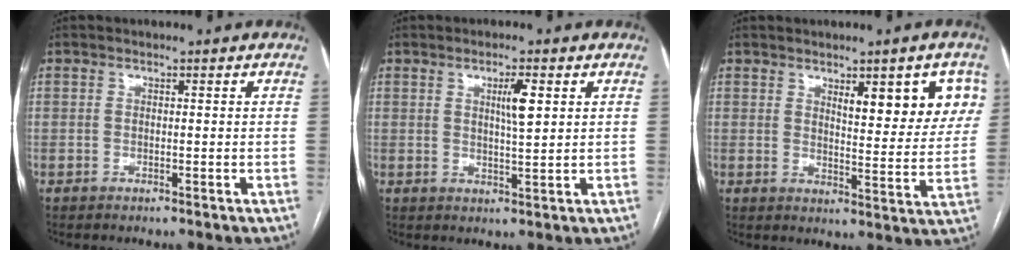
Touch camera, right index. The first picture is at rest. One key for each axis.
{"total": 3.7, "fx": 1.4, "fy": 0.4, "fz": 3.5, "tx": -0.060, "ty": -0.001, "tz": 0.023}
{"total": 9.7, "fx": 4.4, "fy": 2.8, "fz": 8.1, "tx": -0.097, "ty": 0.000, "tz": 0.061}